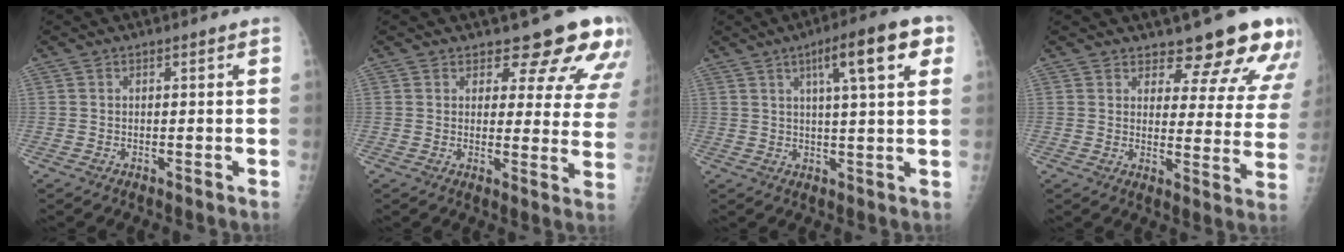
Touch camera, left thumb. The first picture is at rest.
{"total": 12.0, "force": [10.4, 4.5, 4.0], "torque": [0.000, -0.066, 0.101]}
{"total": 11.7, "force": [4.9, 2.2, 10.4], "torque": [-0.143, 0.002, 0.065]}
{"total": 14.0, "force": [11.8, 5.1, 5.6], "torque": [-0.014, -0.080, 0.128]}